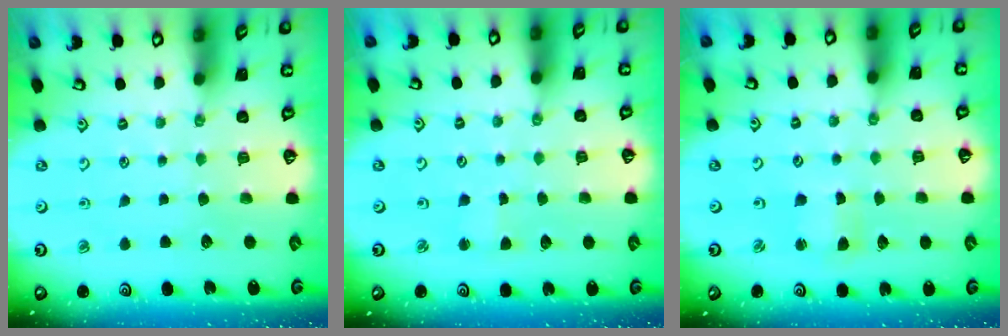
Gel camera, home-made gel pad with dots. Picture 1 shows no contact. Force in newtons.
{"total": 1.7, "press": 1.7, "slide": 0.1}
{"total": 2.7, "press": 2.7, "slide": 0.3}